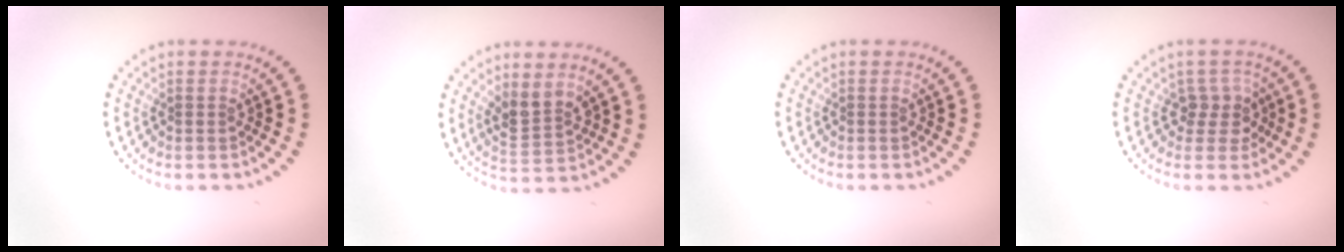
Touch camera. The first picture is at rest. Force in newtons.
{"total": 2.8, "press": 2.5, "slide": 1.3}
{"total": 0.0}
{"total": 2.4, "press": 1.9, "slide": 1.5}